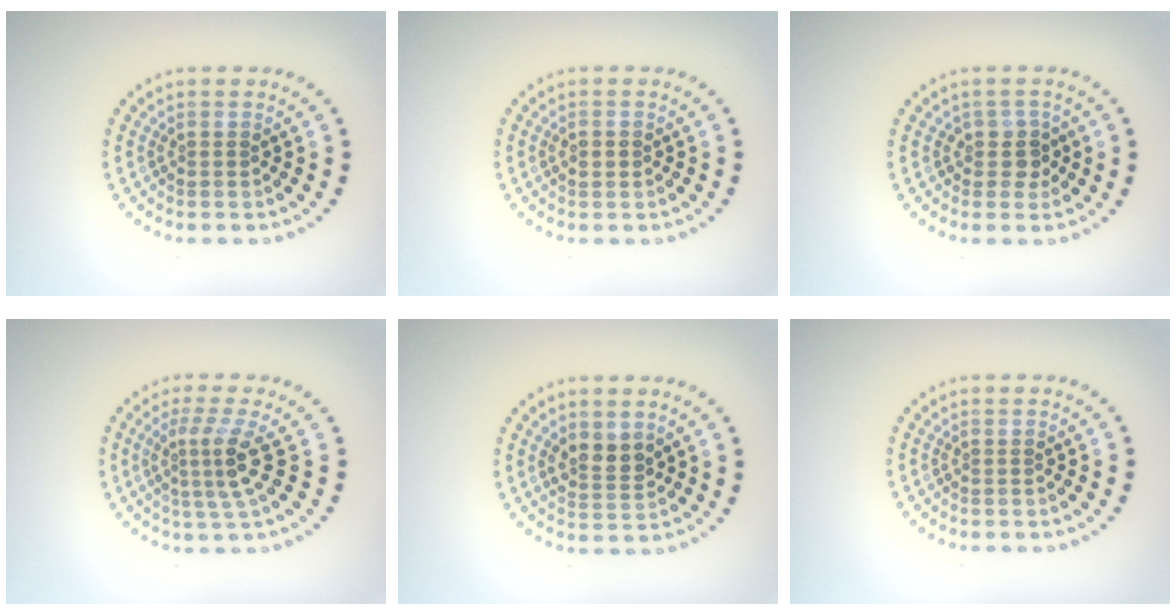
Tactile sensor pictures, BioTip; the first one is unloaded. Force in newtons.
{"total": 1.3, "press": 1.3, "slide": 0.0}
{"total": 1.8, "press": 1.6, "slide": 0.9}
{"total": 3.3, "press": 2.3, "slide": 2.4}
{"total": 2.4, "press": 2.2, "slide": 1.0}
{"total": 0.0}